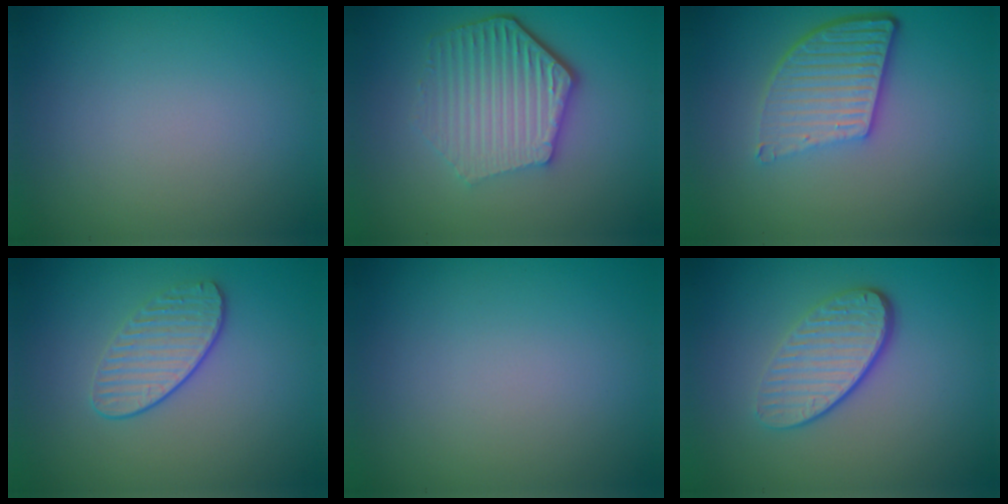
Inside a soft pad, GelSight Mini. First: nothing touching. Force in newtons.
{"total": 6.1, "press": 4.6, "slide": 4.1}
{"total": 5.6, "press": 4.0, "slide": 4.0}
{"total": 2.2, "press": 1.8, "slide": 1.2}
{"total": 0.0}
{"total": 4.1, "press": 3.0, "slide": 2.7}